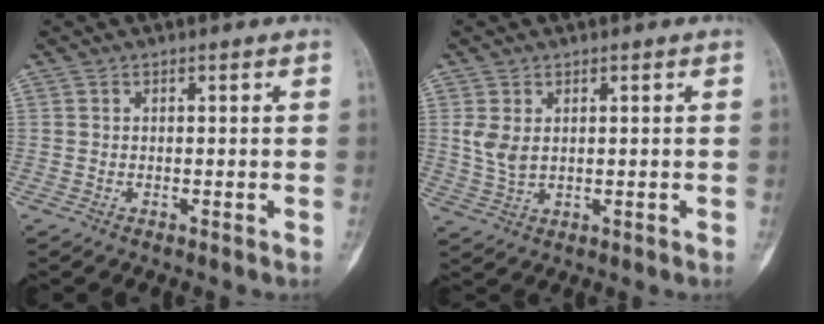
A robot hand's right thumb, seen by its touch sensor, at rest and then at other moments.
{"total": 4.0, "force": [1.0, 2.6, 2.9], "torque": [-0.058, -0.003, 0.027]}